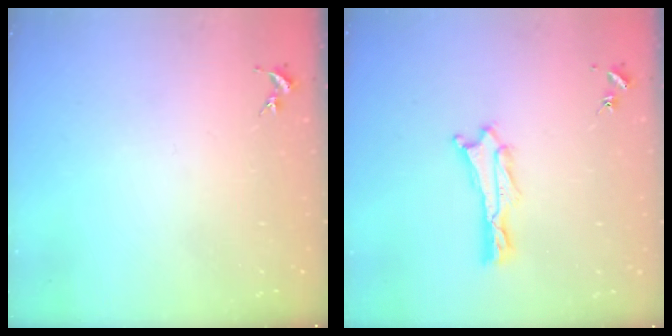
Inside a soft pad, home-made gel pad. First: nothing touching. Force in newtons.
{"total": 1.0, "press": 1.0, "slide": 0.1}